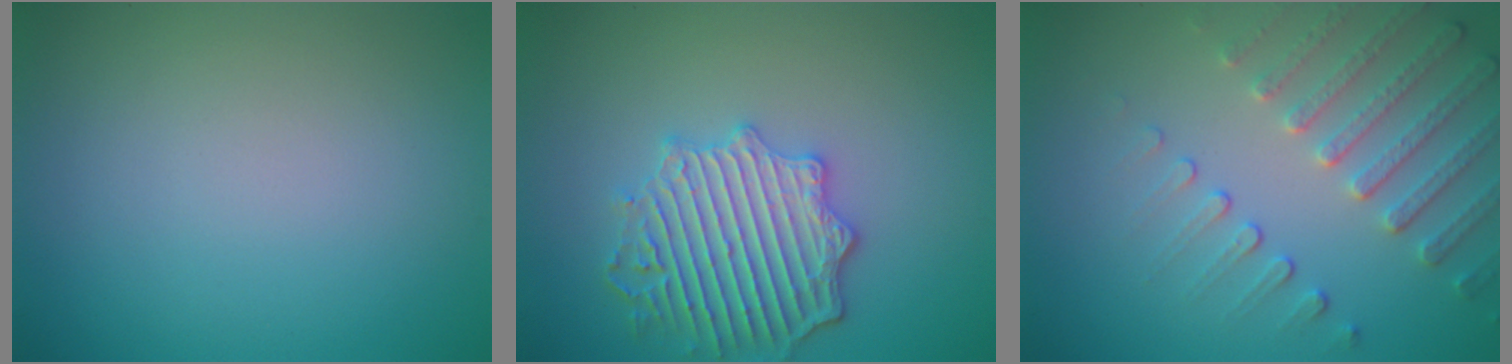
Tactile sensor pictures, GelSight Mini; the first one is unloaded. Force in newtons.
{"total": 5.1, "press": 4.6, "slide": 2.3}
{"total": 4.7, "press": 3.6, "slide": 3.0}